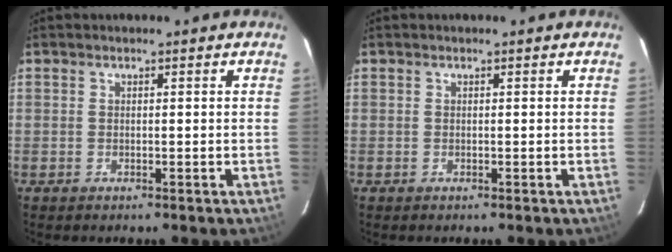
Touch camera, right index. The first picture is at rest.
{"total": 0.0}